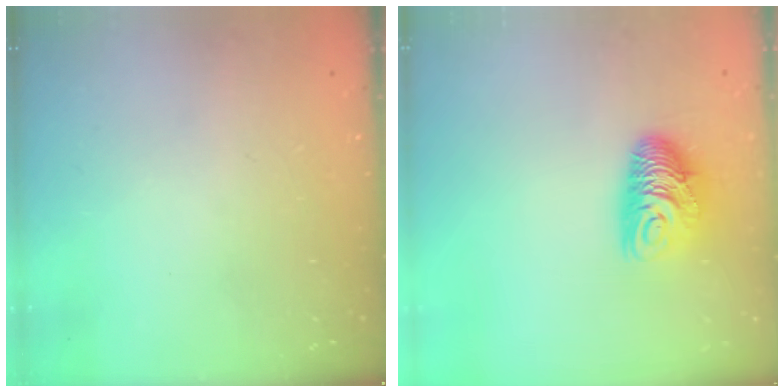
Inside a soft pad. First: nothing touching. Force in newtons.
{"total": 9.9, "press": 9.9, "slide": 0.3}